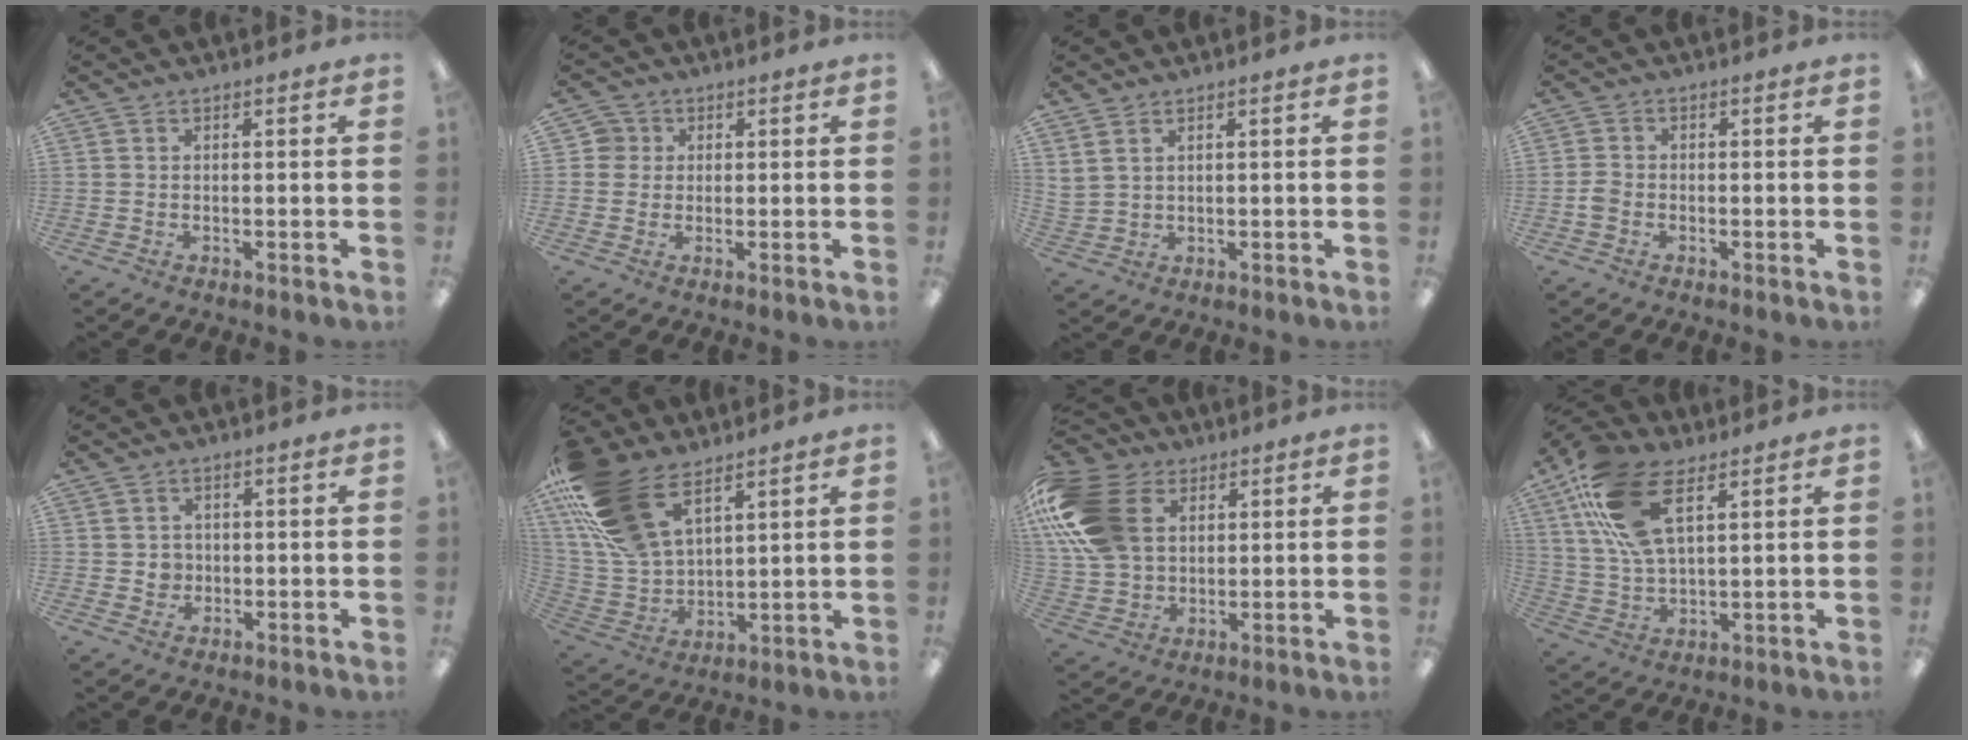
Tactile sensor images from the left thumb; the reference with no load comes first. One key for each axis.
{"total": 3.8, "fx": 0.8, "fy": 3.7, "fz": 0.4, "tx": -0.003, "ty": 0.004, "tz": 0.010}
{"total": 3.1, "fx": 2.2, "fy": 1.5, "fz": 1.6, "tx": -0.036, "ty": -0.001, "tz": 0.041}
{"total": 2.5, "fx": -1.0, "fy": 1.9, "fz": 1.4, "tx": -0.022, "ty": 0.007, "tz": -0.017}
{"total": 3.1, "fx": 0.1, "fy": 3.1, "fz": 0.5, "tx": -0.007, "ty": 0.004, "tz": -0.002}
{"total": 22.3, "fx": 12.7, "fy": 12.1, "fz": 13.7, "tx": -0.326, "ty": -0.048, "tz": 0.236}
{"total": 20.5, "fx": 6.1, "fy": 14.9, "fz": 12.6, "tx": -0.292, "ty": 0.001, "tz": 0.116}
{"total": 17.7, "fx": 8.8, "fy": 8.6, "fz": 12.8, "tx": -0.279, "ty": -0.016, "tz": 0.159}